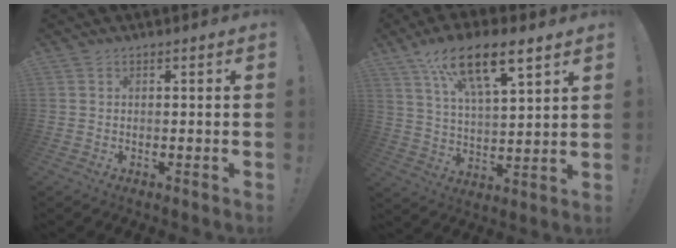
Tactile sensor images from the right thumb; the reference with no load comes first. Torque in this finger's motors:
{"motor_torque": [0.14, 0.52, 0.18, 0.32, 0.51]}